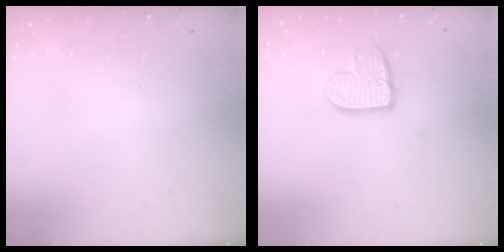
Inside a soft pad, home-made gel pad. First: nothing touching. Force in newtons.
{"total": 9.5, "press": 9.5, "slide": 0.3}